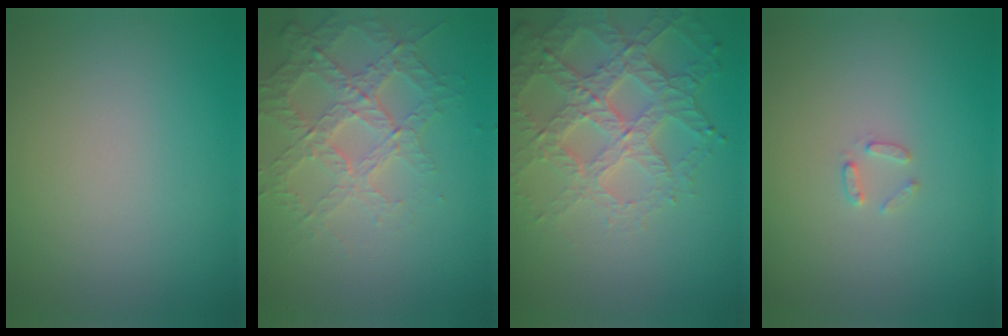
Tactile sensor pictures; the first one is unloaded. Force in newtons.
{"total": 3.7, "press": 3.5, "slide": 1.2}
{"total": 5.9, "press": 4.7, "slide": 3.6}
{"total": 1.0, "press": 1.0, "slide": 0.2}